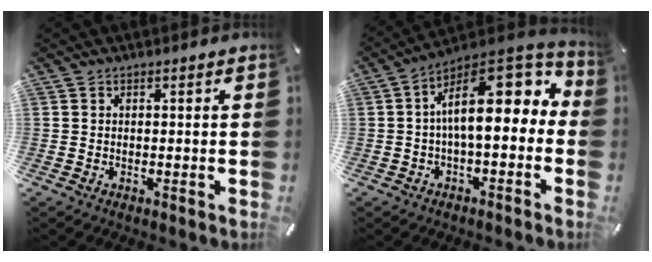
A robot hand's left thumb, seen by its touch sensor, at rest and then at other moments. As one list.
[{"total": 17.3, "force": [3.5, 7.9, 15.0], "torque": [-0.226, -0.025, 0.061]}]